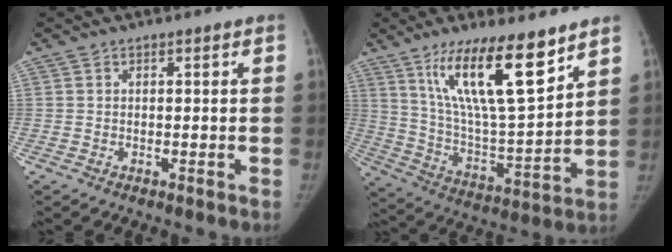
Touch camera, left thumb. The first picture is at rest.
{"total": 19.1, "force": [11.8, 4.3, 14.4], "torque": [-0.229, -0.065, 0.220]}